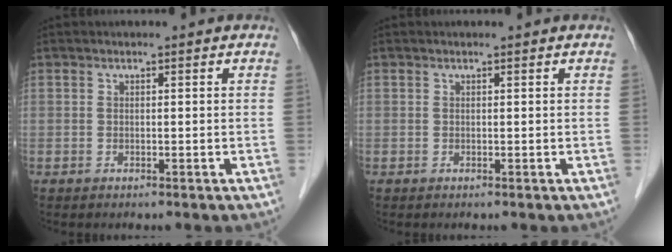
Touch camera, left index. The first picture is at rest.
{"total": 0.6, "force": [0.6, 0.1, 0.1], "torque": [-0.005, 0.003, 0.007]}